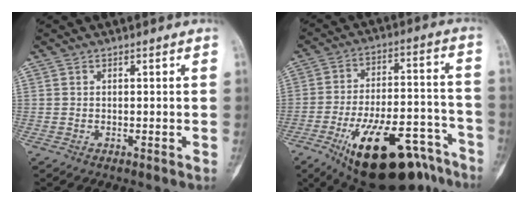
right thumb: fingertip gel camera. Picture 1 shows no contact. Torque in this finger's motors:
{"motor_torque": [2.80, 1.24, 1.89, -0.88, 0.56]}